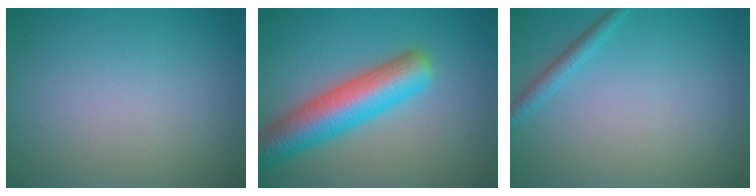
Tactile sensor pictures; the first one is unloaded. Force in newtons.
{"total": 7.5, "press": 7.5, "slide": 0.4}
{"total": 1.4, "press": 1.4, "slide": 0.1}